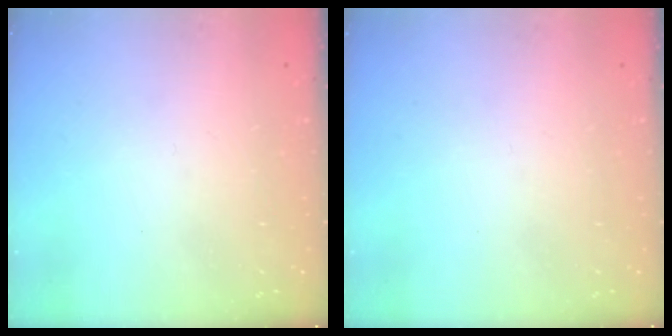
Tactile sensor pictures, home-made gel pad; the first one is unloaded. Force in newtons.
{"total": 0.0}